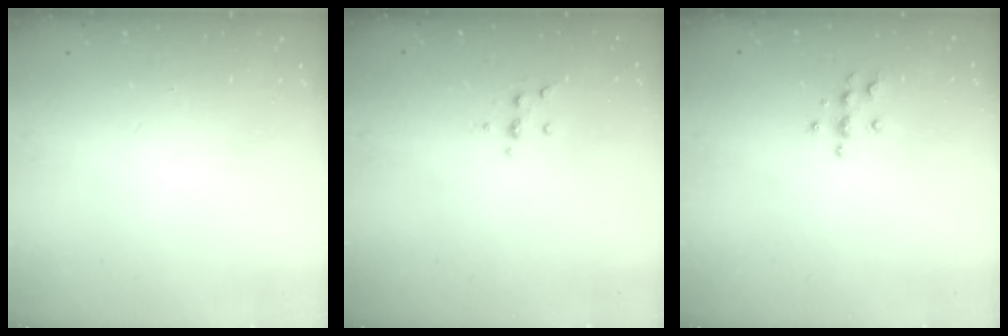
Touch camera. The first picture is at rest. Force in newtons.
{"total": 3.6, "press": 3.5, "slide": 0.9}
{"total": 5.6, "press": 5.5, "slide": 0.7}